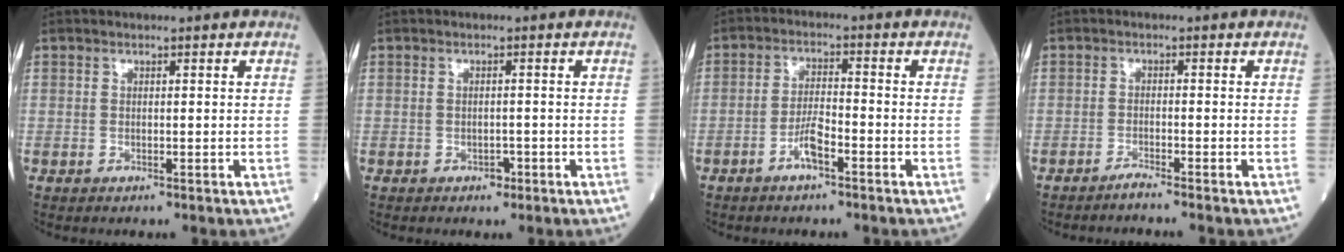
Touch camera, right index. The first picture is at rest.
{"total": 1.3, "force": [-0.7, 0.8, 0.7], "torque": [-0.007, 0.002, -0.009]}
{"total": 4.0, "force": [-2.3, 0.7, 3.2], "torque": [-0.062, 0.005, -0.046]}
{"total": 1.7, "force": [-1.5, -0.6, 0.4], "torque": [-0.008, 0.000, -0.029]}